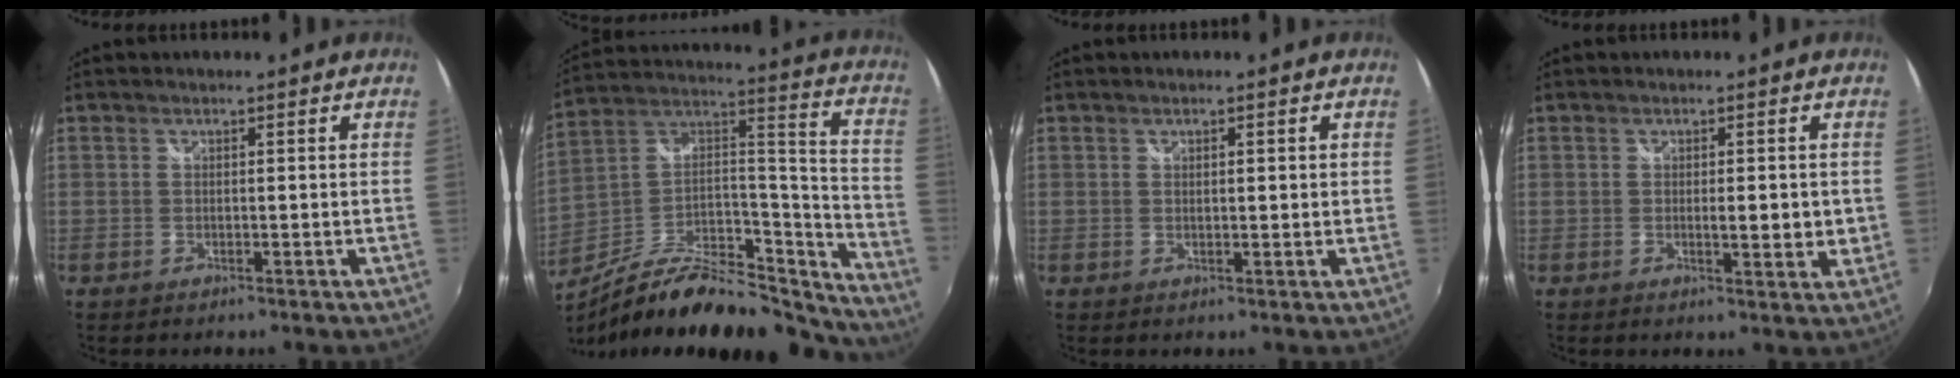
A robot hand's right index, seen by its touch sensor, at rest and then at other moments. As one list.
[{"total": 25.9, "force": [-21.0, 7.7, 12.9], "torque": [-0.189, 0.018, -0.340]}, {"total": 1.3, "force": [0.4, 0.4, 1.2], "torque": [-0.015, 0.004, 0.007]}, {"total": 3.4, "force": [0.1, 1.1, 3.2], "torque": [-0.049, -0.006, 0.004]}]